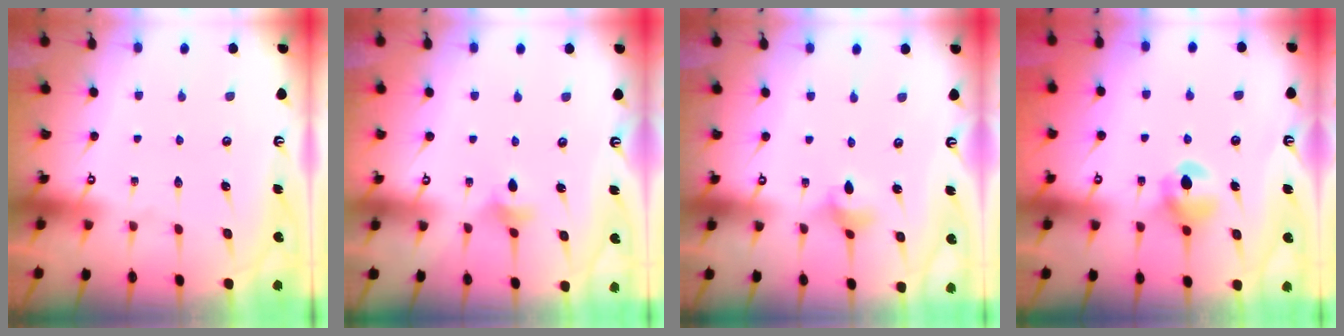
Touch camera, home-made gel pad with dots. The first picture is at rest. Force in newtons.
{"total": 5.1, "press": 5.0, "slide": 0.8}
{"total": 3.3, "press": 3.2, "slide": 0.7}
{"total": 7.3, "press": 7.3, "slide": 0.6}